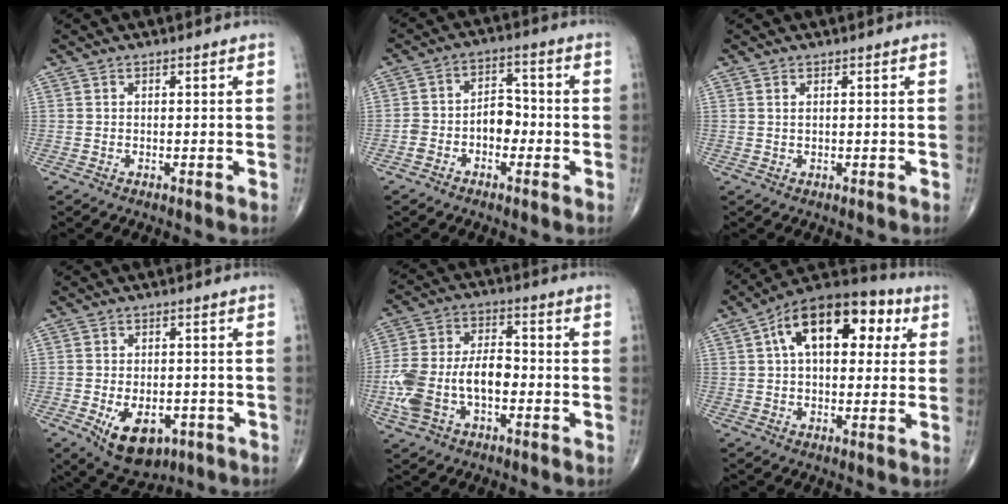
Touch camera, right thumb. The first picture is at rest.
{"total": 6.3, "force": [-2.0, 4.4, 4.0], "torque": [-0.052, 0.037, -0.043]}
{"total": 0.6, "force": [0.4, 0.2, 0.4], "torque": [-0.011, 0.000, 0.008]}
{"total": 10.1, "force": [-4.0, 6.1, 7.0], "torque": [-0.092, 0.005, -0.048]}
{"total": 14.3, "force": [-3.1, 8.3, 11.3], "torque": [-0.235, 0.034, -0.057]}
{"total": 18.3, "force": [5.5, 10.2, 14.2], "torque": [-0.186, 0.023, 0.075]}